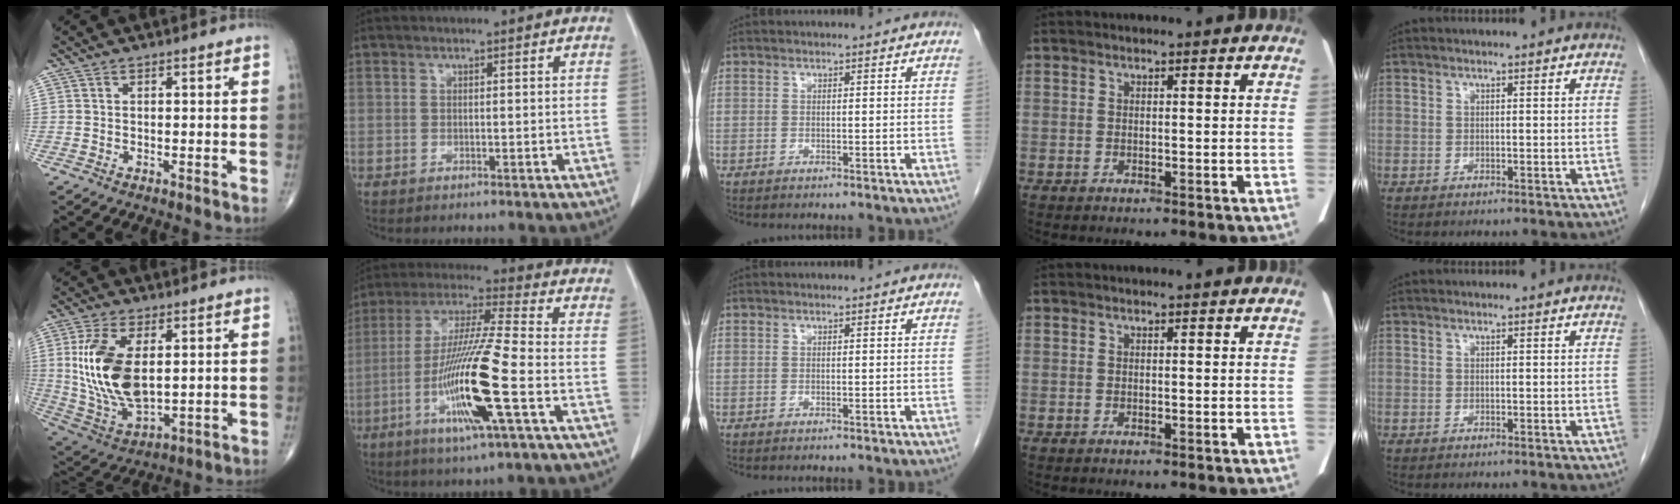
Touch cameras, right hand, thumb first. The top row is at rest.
{"thumb": {"total": 17.0, "force": [2.7, 8.9, 14.2], "torque": [-0.285, -0.018, 0.065]}, "index": {"total": 16.0, "force": [-5.1, 0.0, 15.1], "torque": [-0.304, -0.018, -0.098]}}